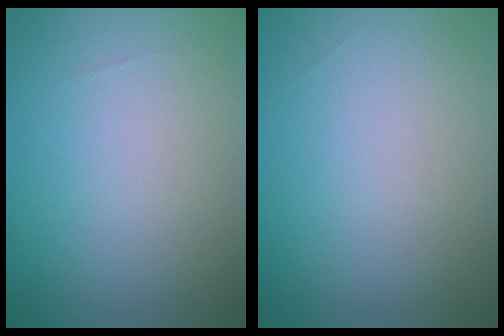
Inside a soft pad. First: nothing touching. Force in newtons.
{"total": 0.0}